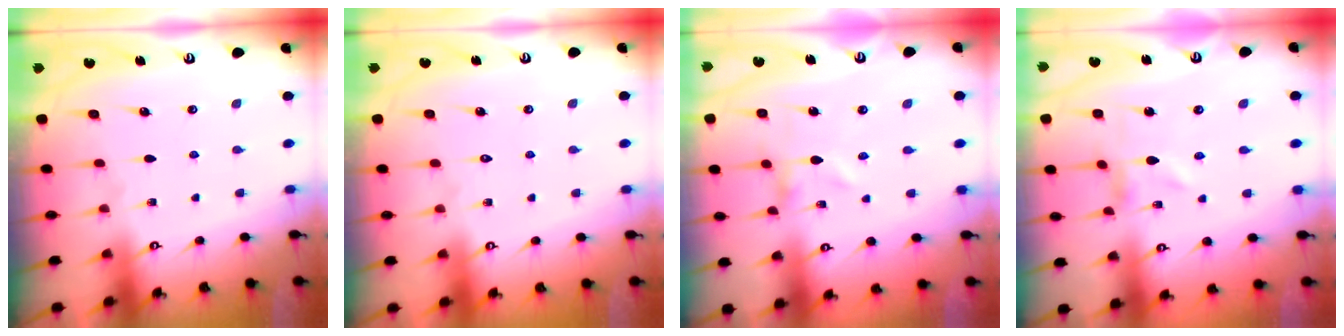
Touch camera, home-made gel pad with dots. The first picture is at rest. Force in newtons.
{"total": 1.6, "press": 1.6, "slide": 0.1}
{"total": 0.0}
{"total": 0.0}